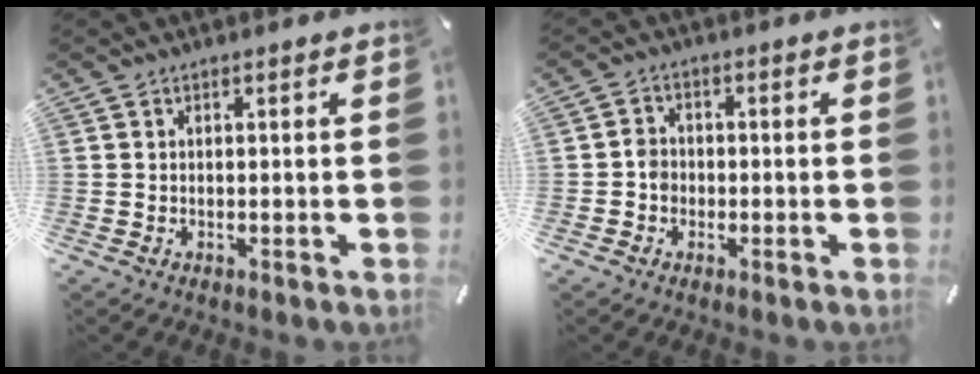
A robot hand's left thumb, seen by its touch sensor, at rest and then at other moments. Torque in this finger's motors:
{"motor_torque": [0.12, 0.08, -0.01, -0.03, 0.00]}